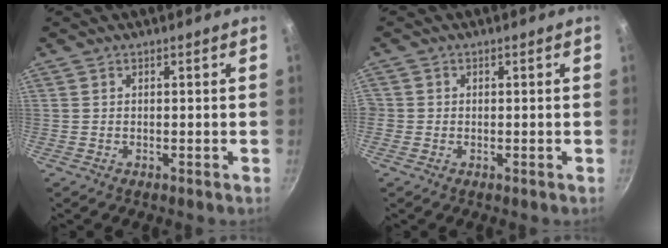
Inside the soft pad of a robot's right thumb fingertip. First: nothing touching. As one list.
[{"total": 1.1, "force": [-0.4, 1.1, 0.1], "torque": [0.000, 0.002, -0.008]}]